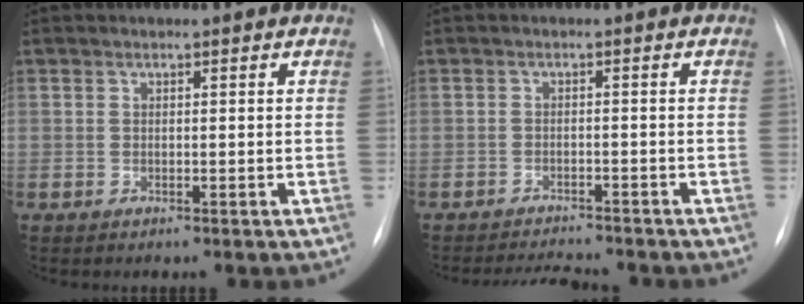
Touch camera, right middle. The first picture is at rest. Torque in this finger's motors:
{"motor_torque": [0.26, -0.27, 0.00, 0.01]}